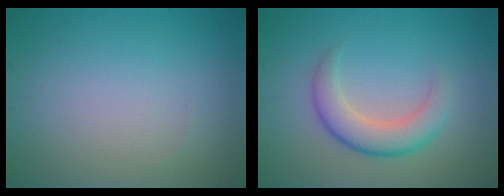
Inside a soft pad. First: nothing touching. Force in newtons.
{"total": 4.0, "press": 4.0, "slide": 0.1}